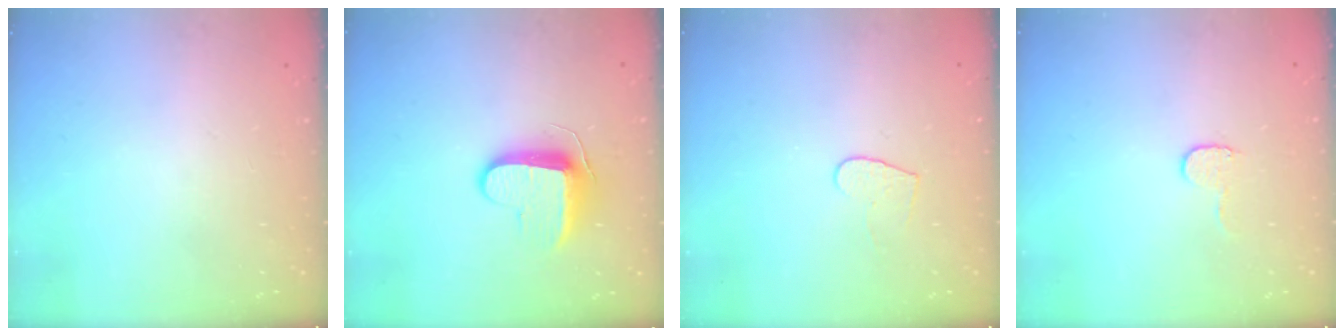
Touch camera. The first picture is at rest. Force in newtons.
{"total": 10.5, "press": 10.4, "slide": 1.2}
{"total": 4.7, "press": 4.7, "slide": 0.4}
{"total": 5.2, "press": 5.1, "slide": 0.5}